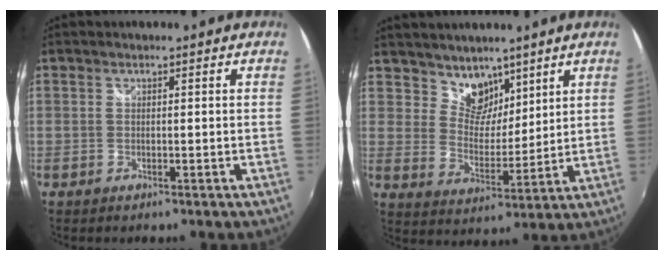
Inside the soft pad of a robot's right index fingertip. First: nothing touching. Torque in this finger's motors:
{"motor_torque": [-0.19, 0.29, 0.09, 0.00]}